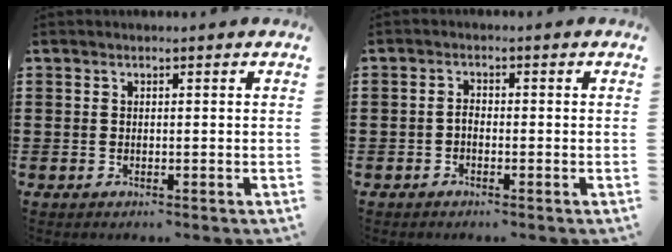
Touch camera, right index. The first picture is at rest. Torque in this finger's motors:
{"motor_torque": [-0.34, 0.25, 0.04, 0.02]}